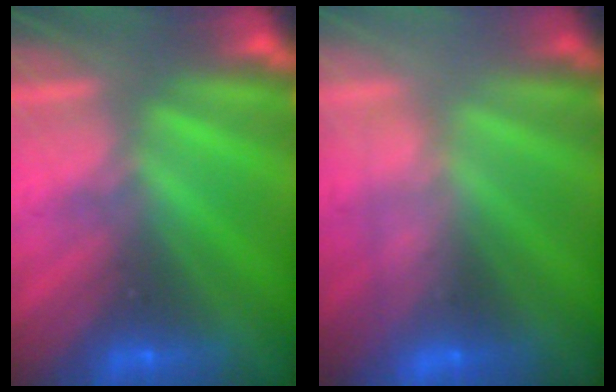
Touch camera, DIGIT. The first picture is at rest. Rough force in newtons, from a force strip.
{"total": 2.4}